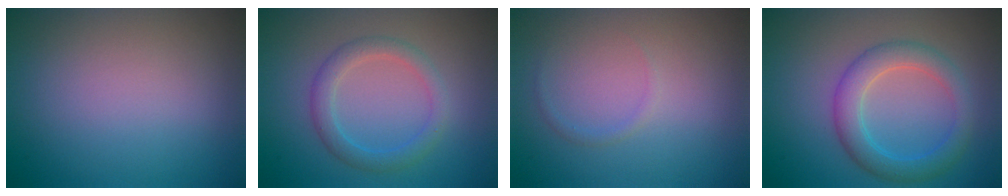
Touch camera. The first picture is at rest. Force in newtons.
{"total": 2.7, "press": 2.6, "slide": 0.1}
{"total": 0.7, "press": 0.7, "slide": 0.1}
{"total": 4.1, "press": 4.0, "slide": 0.3}